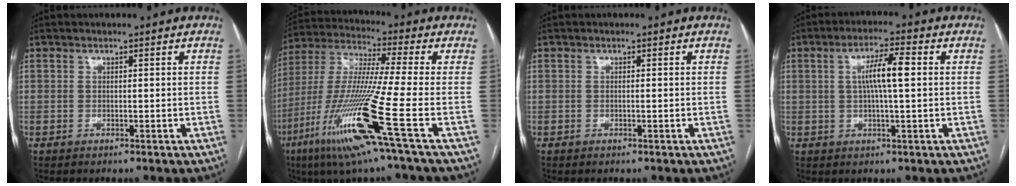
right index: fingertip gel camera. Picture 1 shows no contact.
{"total": 17.7, "force": [-7.7, -1.6, 15.9], "torque": [-0.343, -0.038, -0.153]}
{"total": 0.0}
{"total": 6.3, "force": [0.9, 0.5, 6.2], "torque": [-0.115, 0.008, 0.014]}